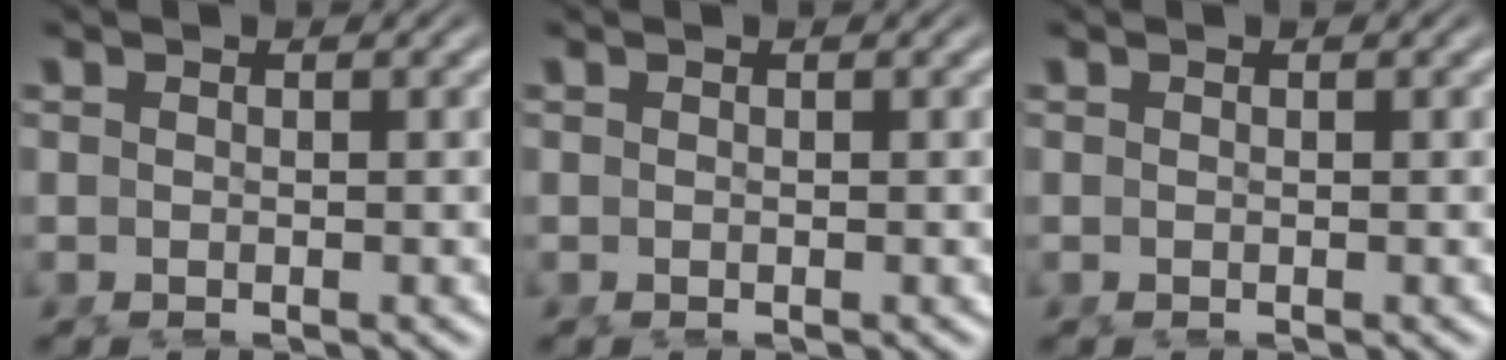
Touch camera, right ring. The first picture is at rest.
{"total": 0.0}
{"total": 0.0}